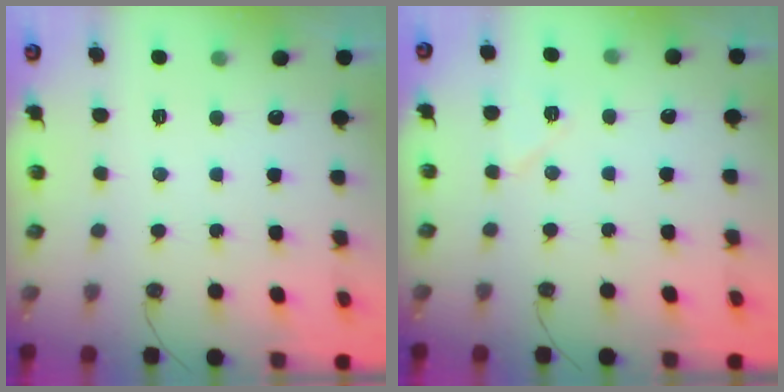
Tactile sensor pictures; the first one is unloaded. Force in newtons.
{"total": 5.9, "press": 5.6, "slide": 2.0}